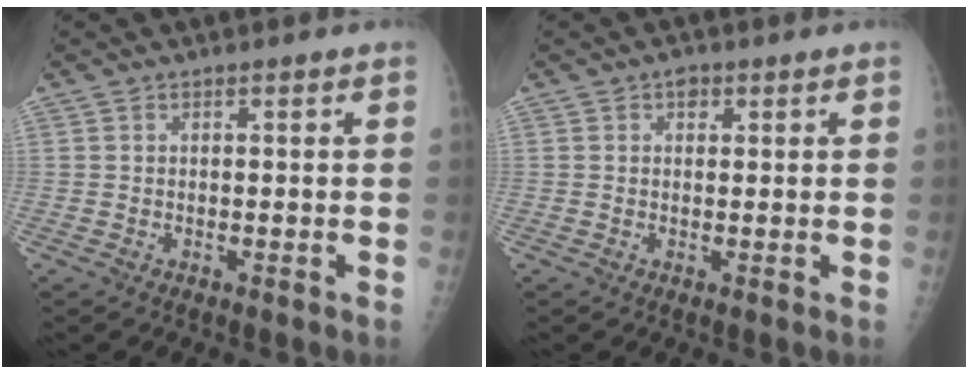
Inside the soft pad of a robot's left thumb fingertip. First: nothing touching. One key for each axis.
{"total": 1.8, "fx": 0.8, "fy": 1.4, "fz": 0.9, "tx": -0.001, "ty": 0.000, "tz": 0.007}